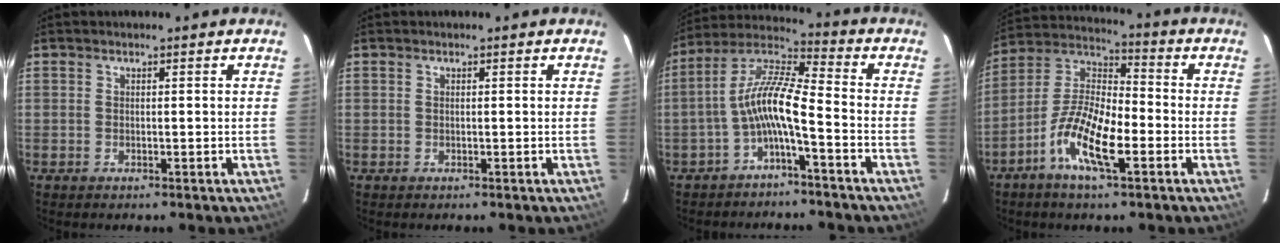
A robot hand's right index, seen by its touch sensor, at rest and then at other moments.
{"total": 0.0}
{"total": 9.7, "force": [-3.5, 1.5, 9.0], "torque": [-0.198, 0.018, -0.070]}
{"total": 12.9, "force": [-5.7, 3.9, 10.9], "torque": [-0.221, 0.003, -0.118]}